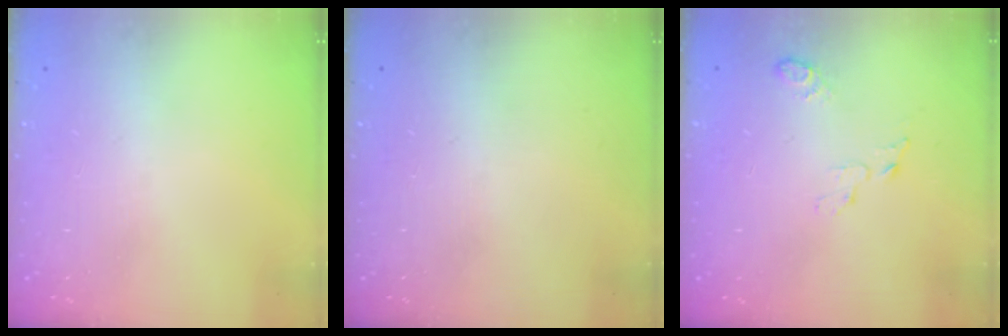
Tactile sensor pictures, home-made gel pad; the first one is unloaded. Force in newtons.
{"total": 0.0}
{"total": 4.3, "press": 4.3, "slide": 0.5}